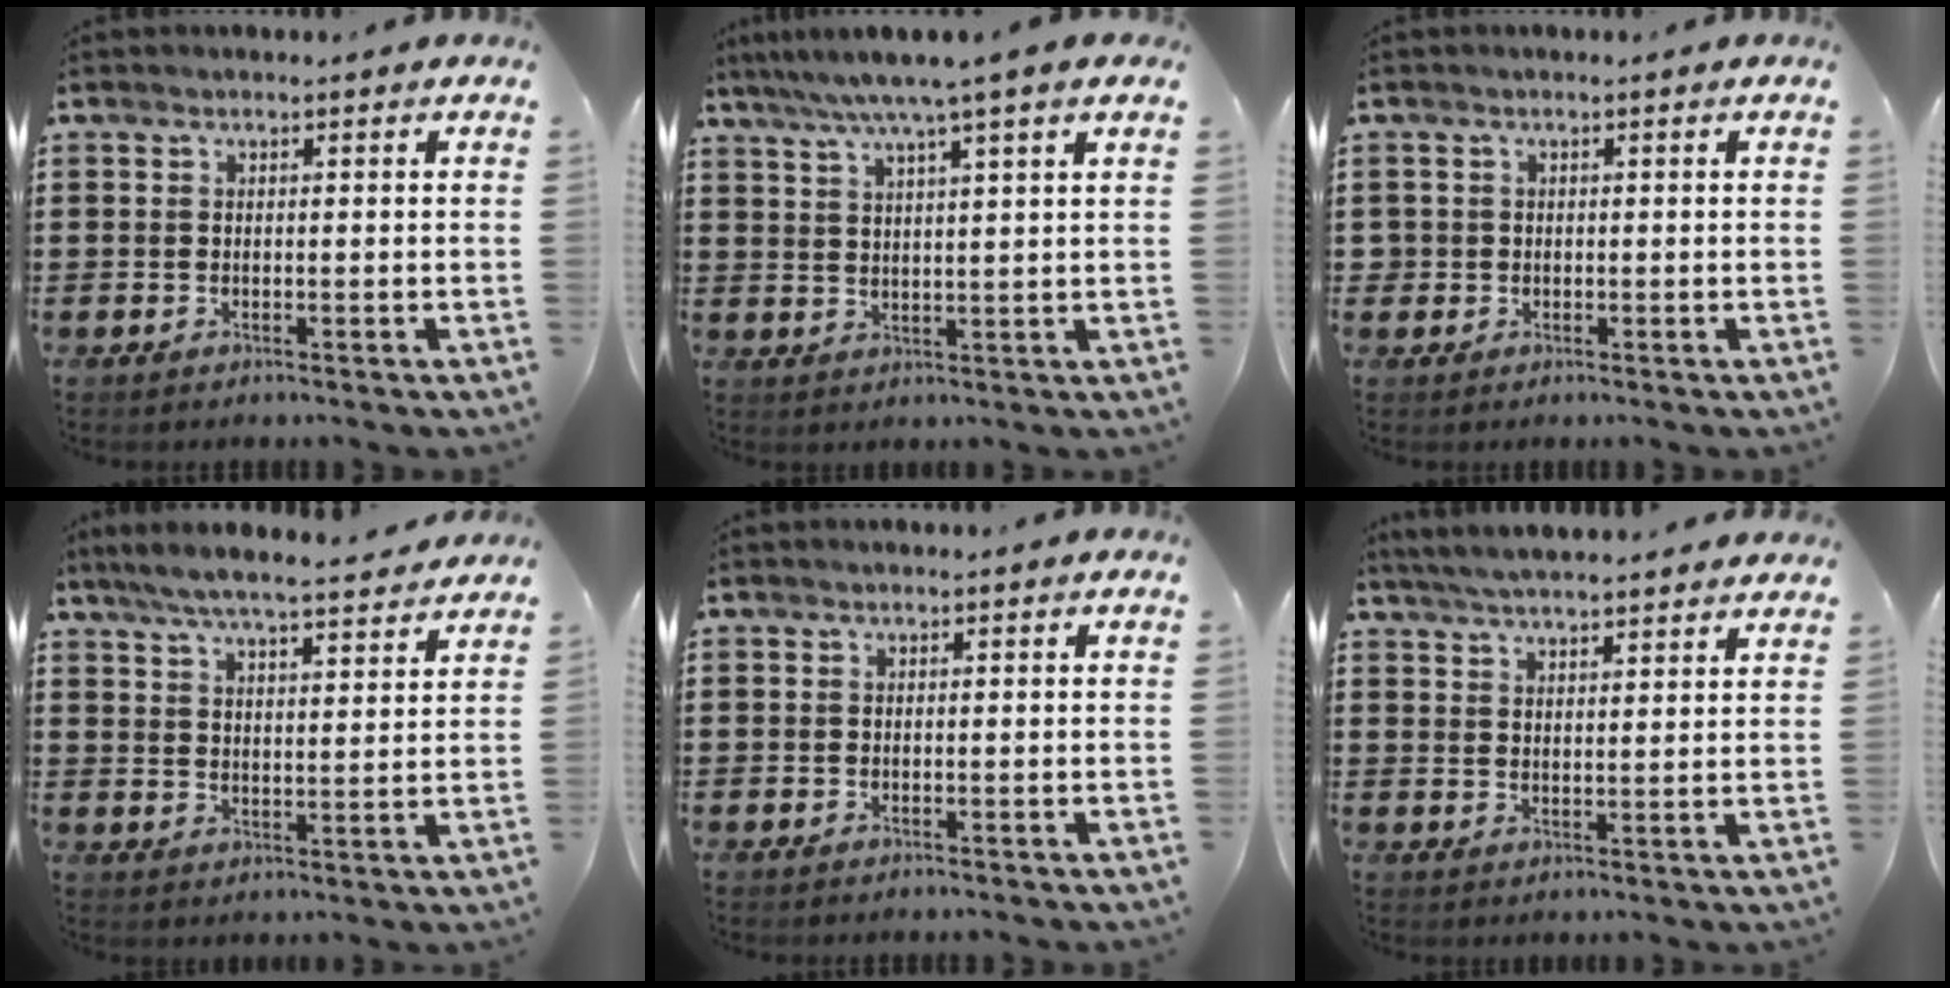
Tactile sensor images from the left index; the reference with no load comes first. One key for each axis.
{"total": 5.7, "fx": 4.2, "fy": -0.7, "fz": 3.7, "tx": -0.084, "ty": -0.014, "tz": 0.070}
{"total": 1.1, "fx": 0.0, "fy": 1.1, "fz": 0.1, "tx": -0.007, "ty": 0.005, "tz": -0.001}
{"total": 5.8, "fx": 5.3, "fy": 0.0, "fz": 2.3, "tx": -0.064, "ty": -0.028, "tz": 0.092}
{"total": 0.0}
{"total": 4.6, "fx": 4.4, "fy": -0.2, "fz": 1.2, "tx": -0.037, "ty": -0.015, "tz": 0.079}